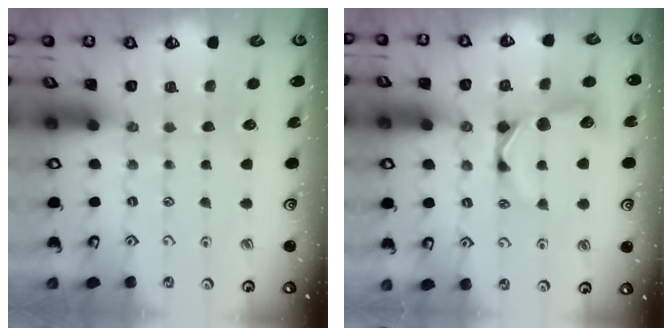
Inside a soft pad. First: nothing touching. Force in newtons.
{"total": 9.2, "press": 9.1, "slide": 0.9}